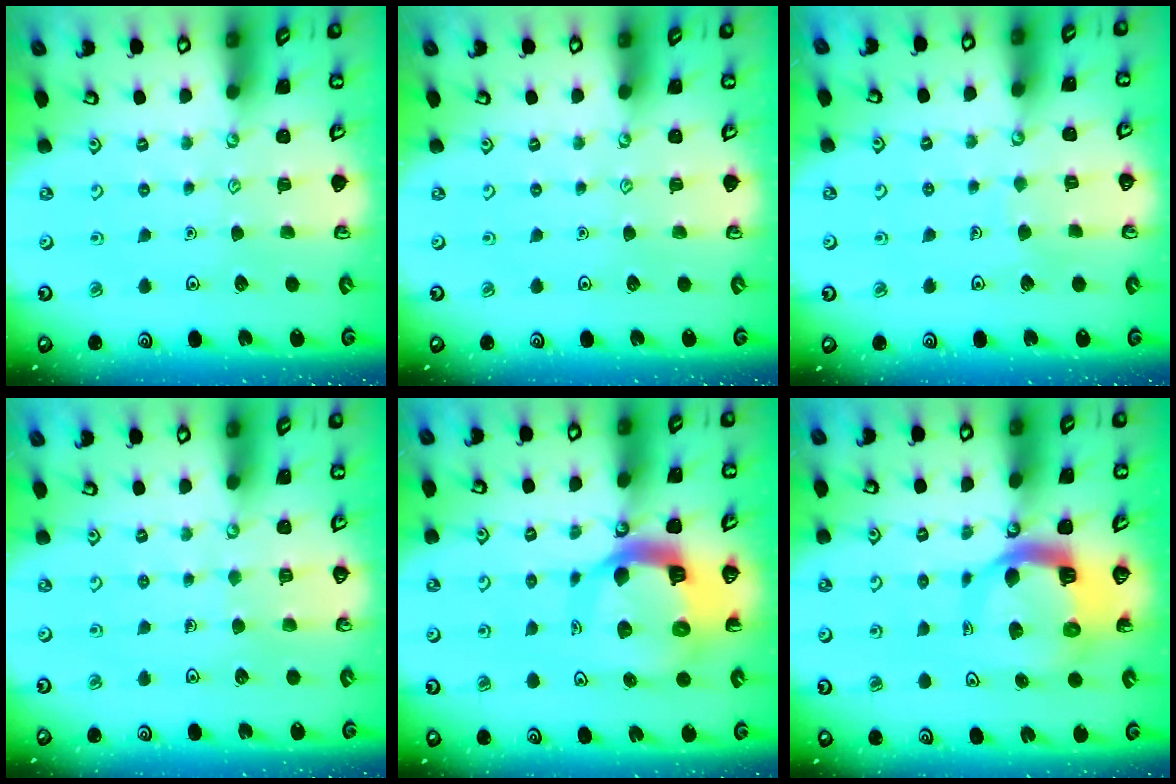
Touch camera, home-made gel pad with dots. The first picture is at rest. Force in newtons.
{"total": 0.0}
{"total": 2.7, "press": 2.7, "slide": 0.1}
{"total": 4.3, "press": 4.3, "slide": 0.3}
{"total": 12.9, "press": 12.8, "slide": 1.6}
{"total": 10.3, "press": 10.3, "slide": 1.2}